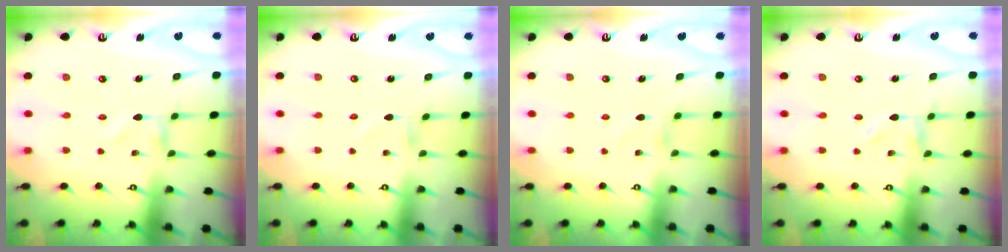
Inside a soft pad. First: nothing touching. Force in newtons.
{"total": 0.0}
{"total": 2.1, "press": 2.1, "slide": 0.4}
{"total": 0.0}